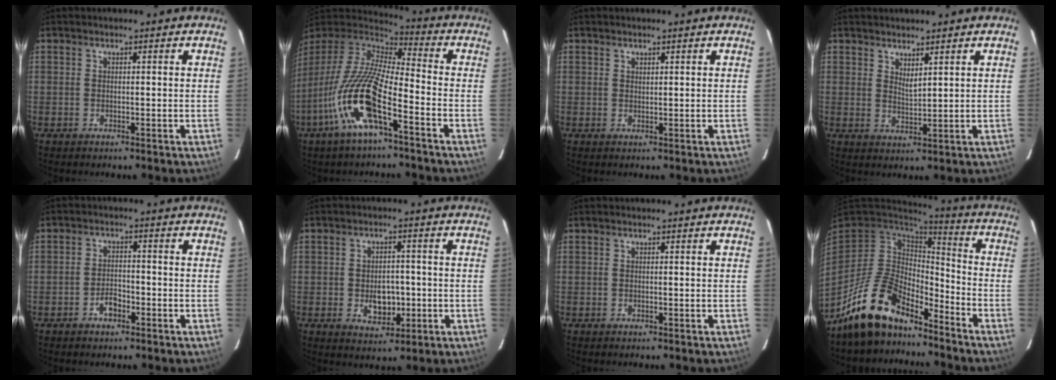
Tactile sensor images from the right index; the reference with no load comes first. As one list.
[{"total": 17.8, "force": [-8.3, 4.4, 15.1], "torque": [-0.301, -0.028, -0.167]}, {"total": 0.7, "force": [0.6, 0.3, 0.1], "torque": [-0.002, 0.001, 0.011]}, {"total": 2.7, "force": [2.1, 0.6, 1.6], "torque": [-0.027, -0.005, 0.035]}, {"total": 3.3, "force": [-2.1, 1.8, 1.8], "torque": [-0.038, 0.006, -0.034]}, {"total": 6.2, "force": [-1.3, 4.4, 4.2], "torque": [-0.076, 0.000, -0.009]}, {"total": 0.0}, {"total": 15.2, "force": [-12.1, 6.2, 6.9], "torque": [-0.156, 0.001, -0.217]}]